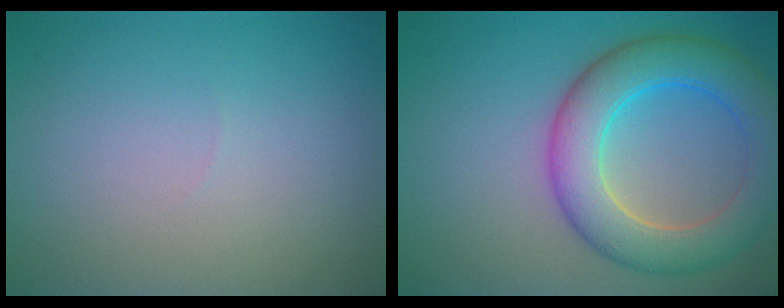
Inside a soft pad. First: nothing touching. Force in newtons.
{"total": 7.6, "press": 7.6, "slide": 0.2}